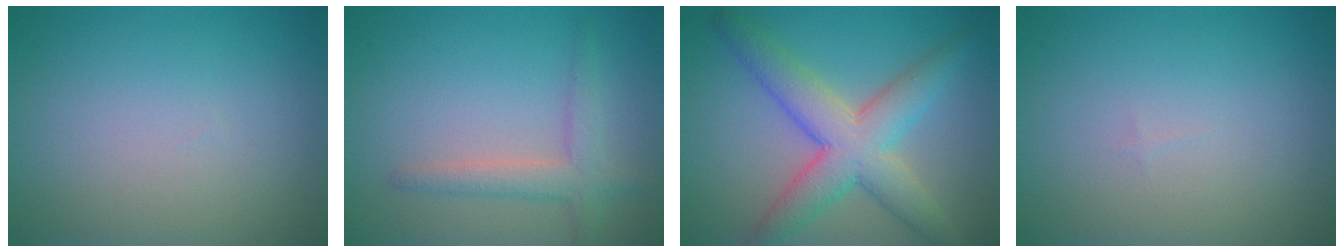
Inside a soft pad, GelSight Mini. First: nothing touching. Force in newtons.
{"total": 2.7, "press": 2.7, "slide": 0.2}
{"total": 6.8, "press": 6.8, "slide": 0.2}
{"total": 0.0}